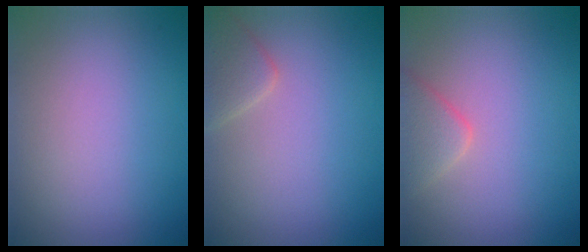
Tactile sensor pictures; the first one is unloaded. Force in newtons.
{"total": 2.2, "press": 2.2, "slide": 0.1}
{"total": 2.3, "press": 2.3, "slide": 0.2}